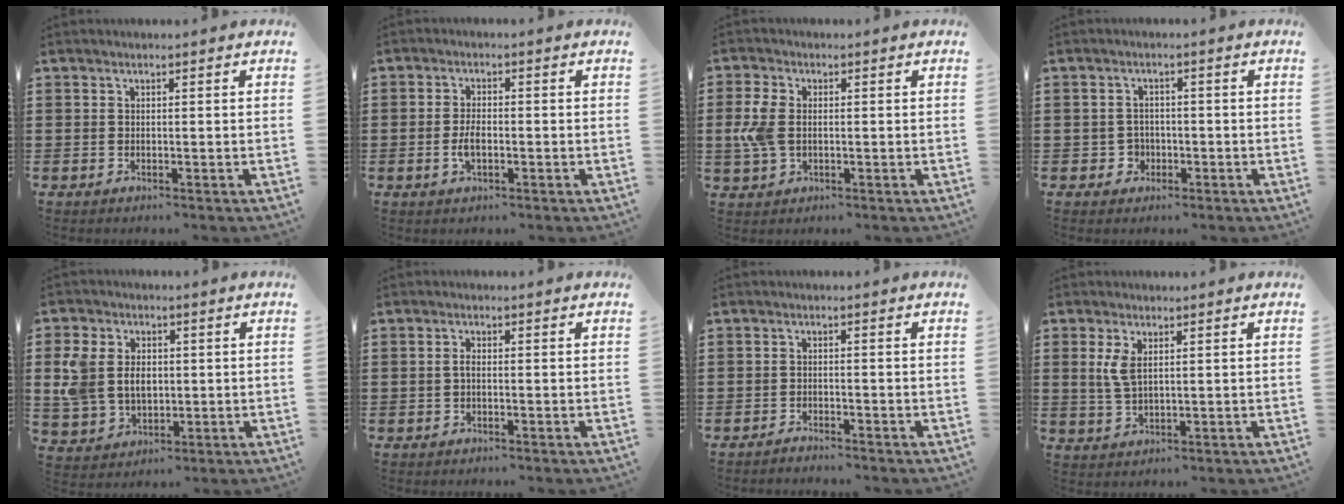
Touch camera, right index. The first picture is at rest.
{"total": 3.0, "force": [-0.7, 1.3, 2.6], "torque": [-0.056, -0.001, -0.014]}
{"total": 4.5, "force": [-0.2, 2.9, 3.5], "torque": [-0.101, -0.003, -0.013]}
{"total": 2.5, "force": [-1.0, 2.2, 0.6], "torque": [-0.019, 0.003, -0.023]}
{"total": 6.6, "force": [0.8, 5.2, 3.9], "torque": [-0.106, 0.012, 0.011]}
{"total": 1.3, "force": [-0.3, 0.4, 1.1], "torque": [-0.030, -0.002, -0.009]}
{"total": 1.2, "force": [-1.2, 0.1, -0.1], "torque": [-0.003, 0.006, -0.026]}
{"total": 3.8, "force": [1.2, 1.7, 3.2], "torque": [-0.069, 0.006, 0.019]}